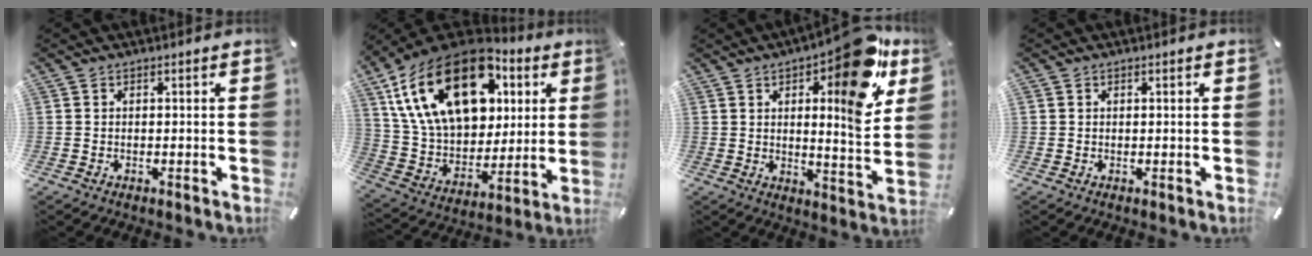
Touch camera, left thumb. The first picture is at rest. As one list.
[{"total": 25.6, "force": [11.2, 16.5, 16.0], "torque": [-0.318, -0.050, 0.198]}, {"total": 17.6, "force": [9.1, 5.3, 14.1], "torque": [-0.167, -0.072, 0.135]}, {"total": 0.0}]